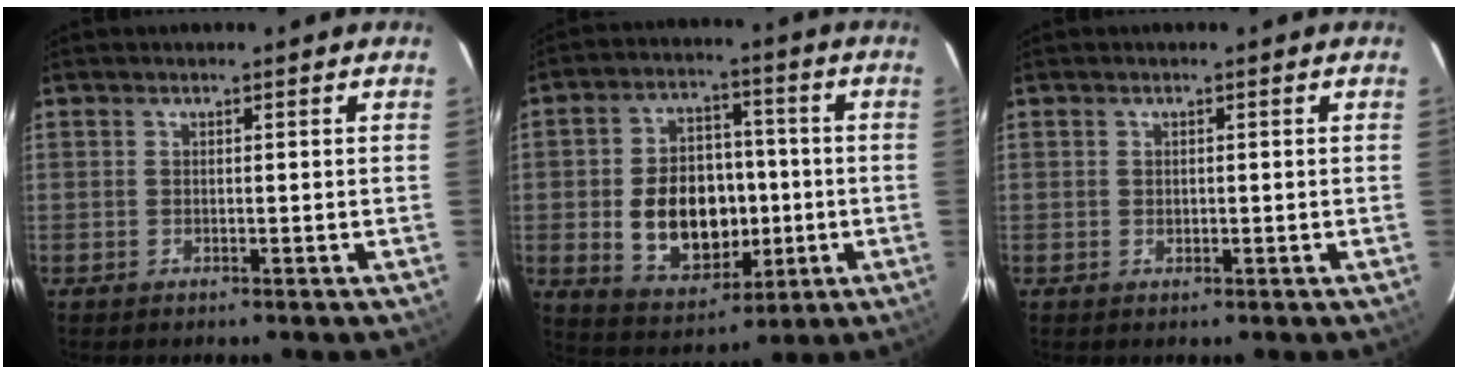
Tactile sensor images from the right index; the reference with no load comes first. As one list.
[{"total": 14.7, "force": [-2.0, 10.5, 10.0], "torque": [-0.209, 0.018, -0.008]}, {"total": 0.8, "force": [0.0, 0.7, 0.2], "torque": [-0.001, 0.001, 0.001]}]